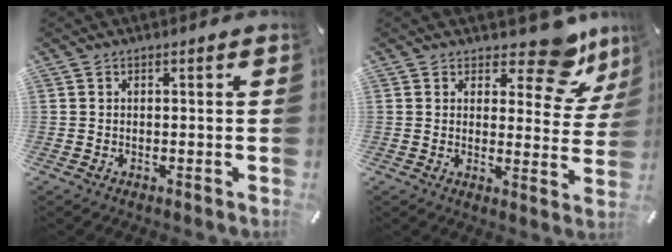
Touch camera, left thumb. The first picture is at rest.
{"total": 12.2, "force": [9.0, 4.9, 6.5], "torque": [-0.073, -0.069, 0.155]}